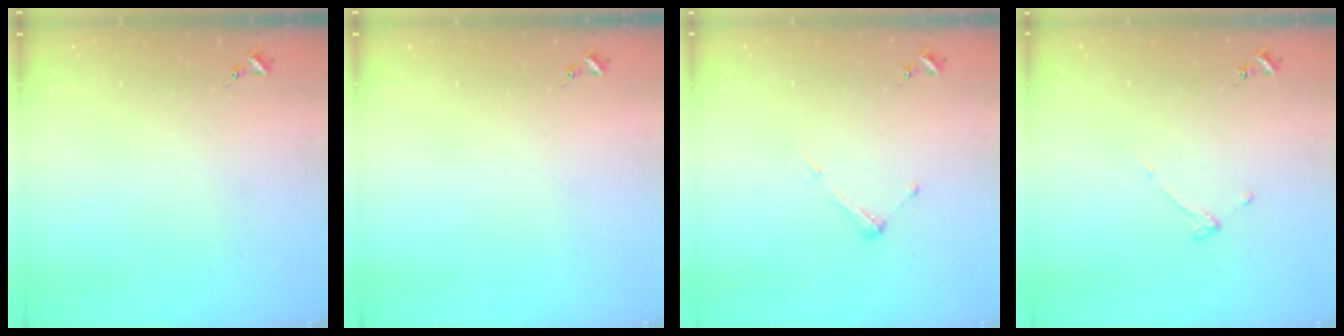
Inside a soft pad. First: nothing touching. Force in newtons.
{"total": 0.0}
{"total": 5.7, "press": 5.7, "slide": 0.4}
{"total": 3.6, "press": 3.5, "slide": 0.6}